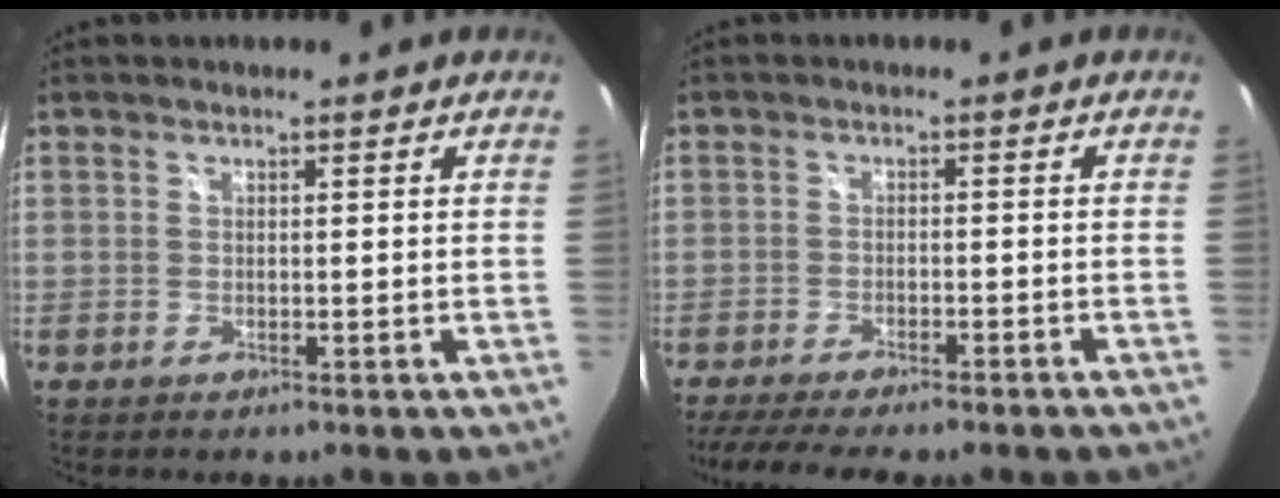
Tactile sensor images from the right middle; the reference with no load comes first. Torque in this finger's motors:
{"motor_torque": [1.09, -1.05, 0.34, 0.10]}